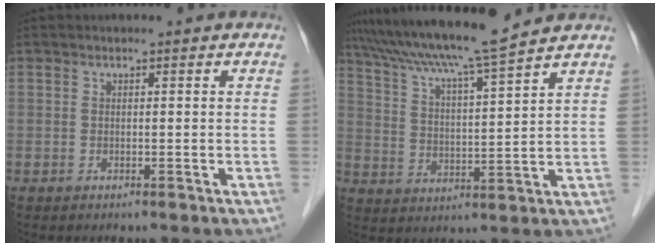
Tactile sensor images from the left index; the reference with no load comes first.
{"total": 13.5, "force": [11.8, -1.2, 6.5], "torque": [-0.120, 0.013, 0.194]}